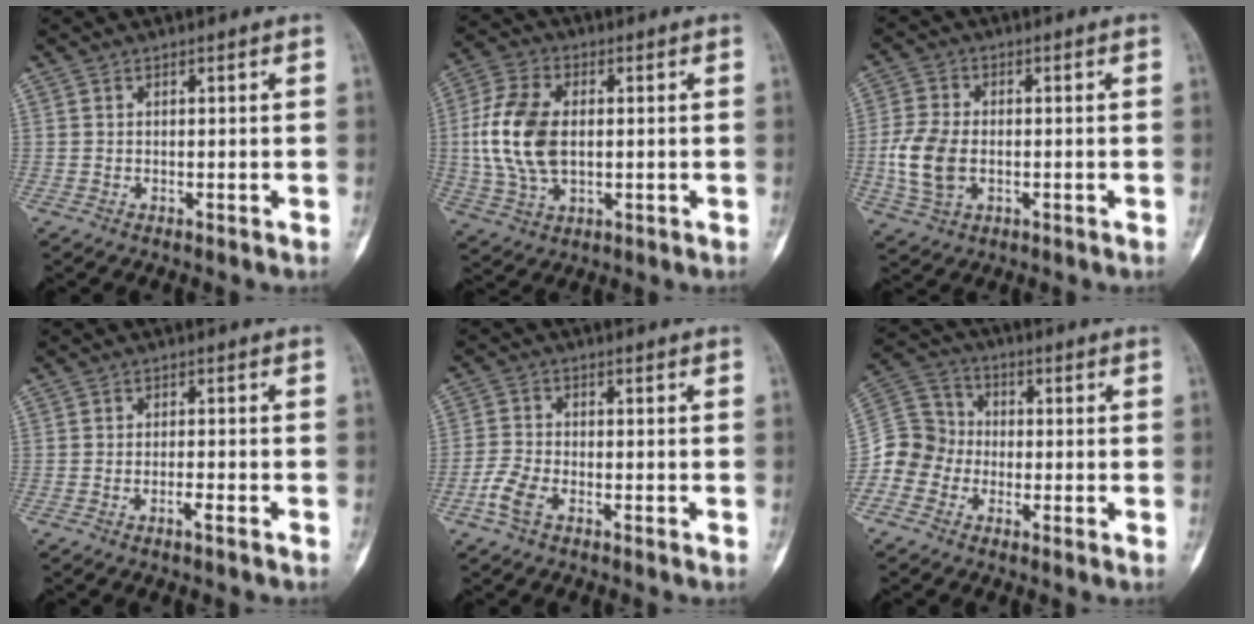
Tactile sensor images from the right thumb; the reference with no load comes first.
{"total": 13.6, "force": [0.5, 8.4, 10.7], "torque": [-0.219, 0.006, 0.009]}
{"total": 8.9, "force": [-1.4, 5.7, 6.6], "torque": [-0.141, 0.003, -0.027]}
{"total": 2.0, "force": [-1.2, 0.3, 1.5], "torque": [-0.032, 0.007, -0.022]}
{"total": 4.5, "force": [-2.5, 2.2, 3.0], "torque": [-0.070, 0.012, -0.055]}
{"total": 9.1, "force": [-3.6, 8.0, 2.4], "torque": [-0.028, 0.044, -0.080]}